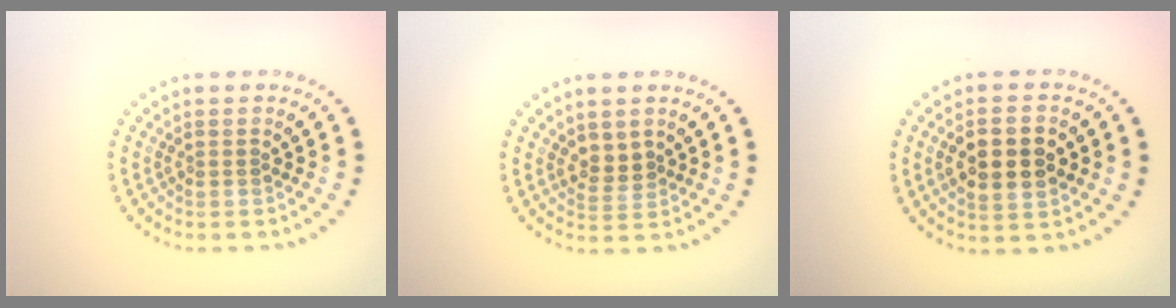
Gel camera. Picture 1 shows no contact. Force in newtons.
{"total": 1.8, "press": 1.6, "slide": 0.9}
{"total": 4.9, "press": 4.8, "slide": 0.4}